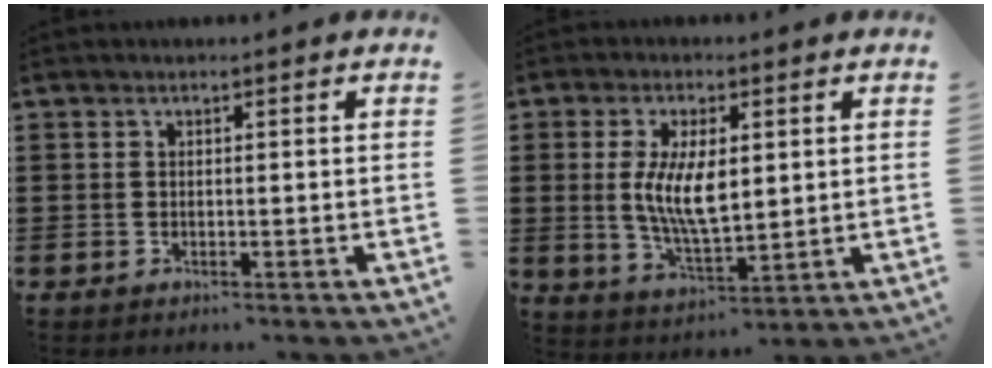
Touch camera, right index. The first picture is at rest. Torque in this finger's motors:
{"motor_torque": [0.72, -0.20, 0.87, 0.21]}